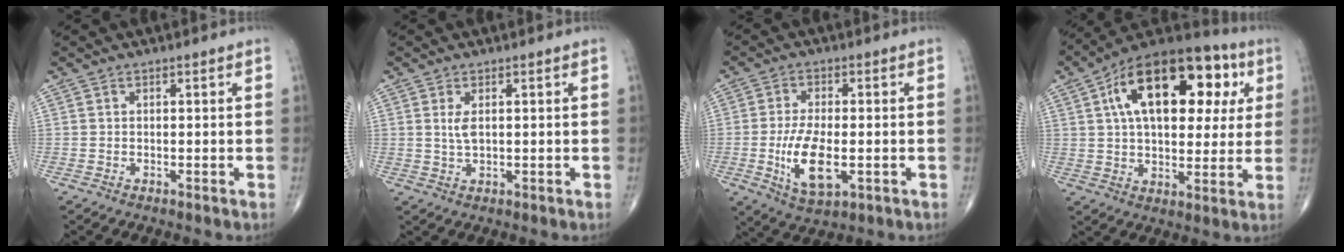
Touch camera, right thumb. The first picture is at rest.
{"total": 2.5, "force": [0.7, 1.1, 2.2], "torque": [-0.044, -0.004, 0.017]}
{"total": 10.0, "force": [-2.1, 4.4, 8.8], "torque": [-0.164, -0.006, -0.031]}
{"total": 23.9, "force": [7.3, 12.9, 18.7], "torque": [-0.262, 0.019, 0.105]}